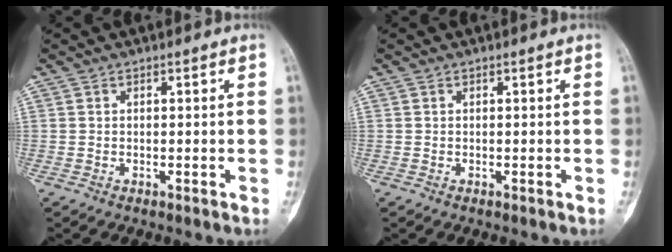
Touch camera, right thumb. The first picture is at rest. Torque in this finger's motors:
{"motor_torque": [0.14, 0.09, 0.06, -0.13, 0.00]}